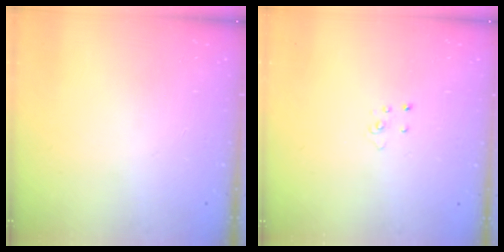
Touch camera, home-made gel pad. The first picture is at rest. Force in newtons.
{"total": 3.0, "press": 2.9, "slide": 0.3}